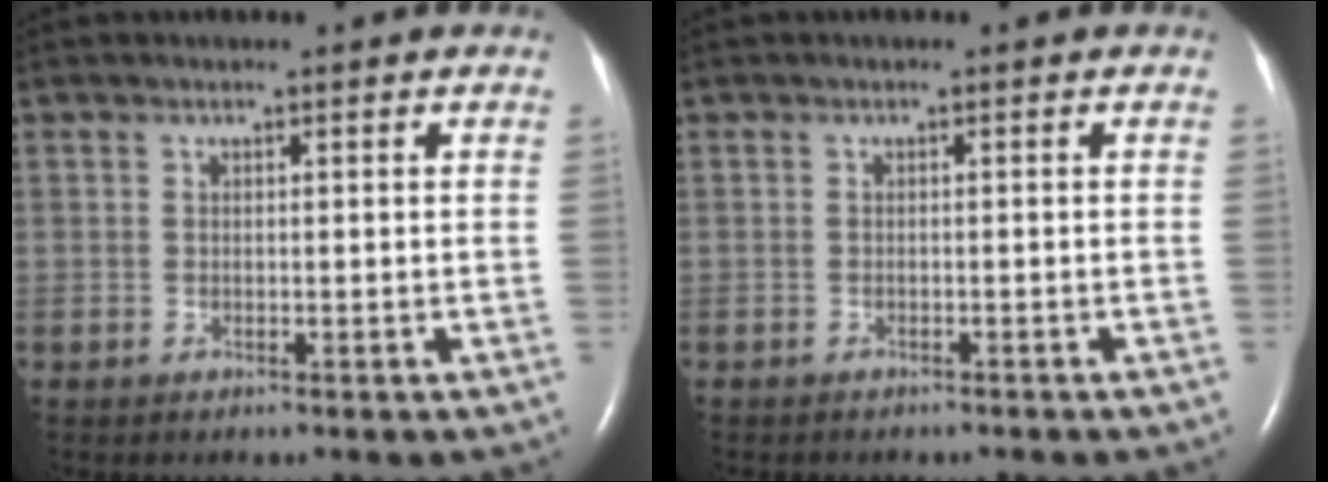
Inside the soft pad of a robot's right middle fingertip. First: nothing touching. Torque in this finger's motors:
{"motor_torque": [0.33, -0.38, 0.03, 0.04]}